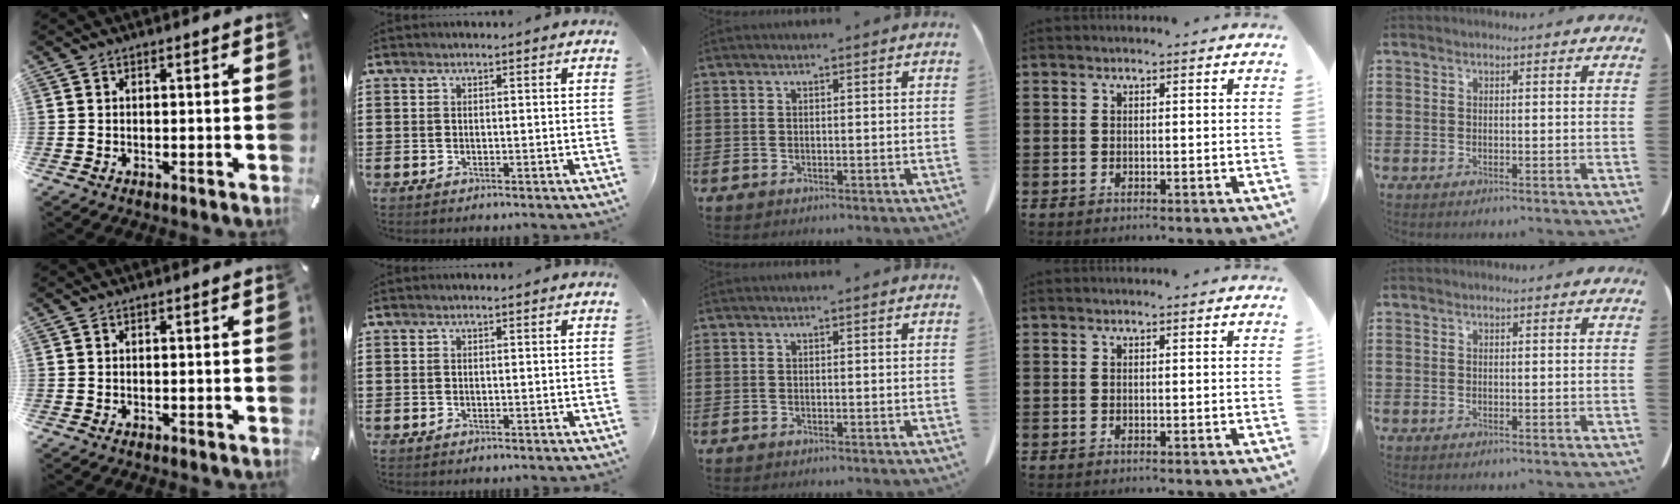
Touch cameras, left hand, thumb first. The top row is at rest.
{}